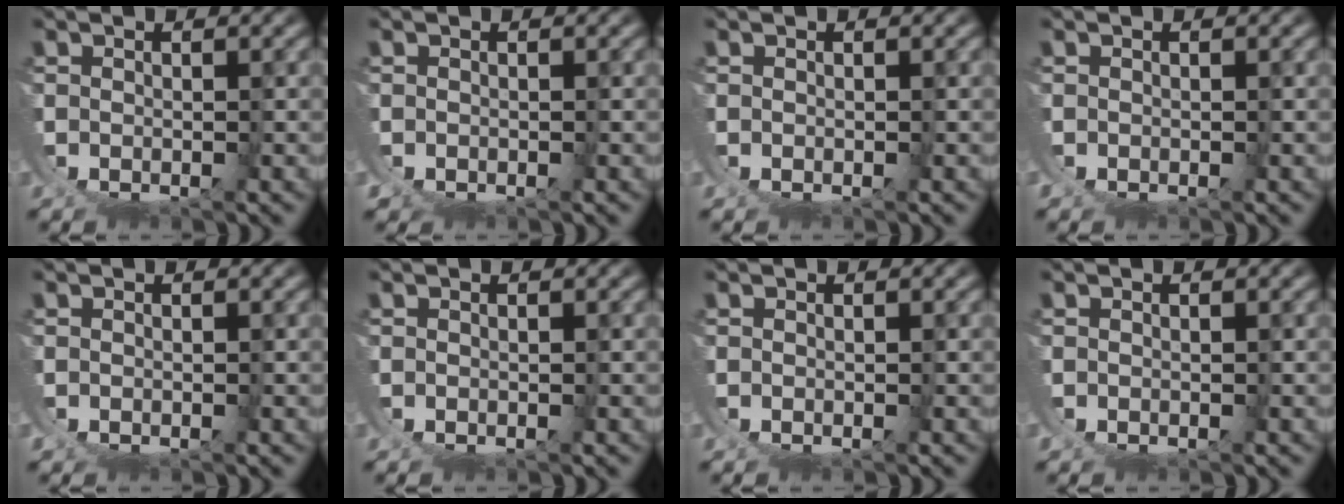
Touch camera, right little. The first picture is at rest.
{"total": 0.0}
{"total": 0.0}
{"total": 0.0}
{"total": 0.0}
{"total": 0.0}
{"total": 0.0}
{"total": 0.0}